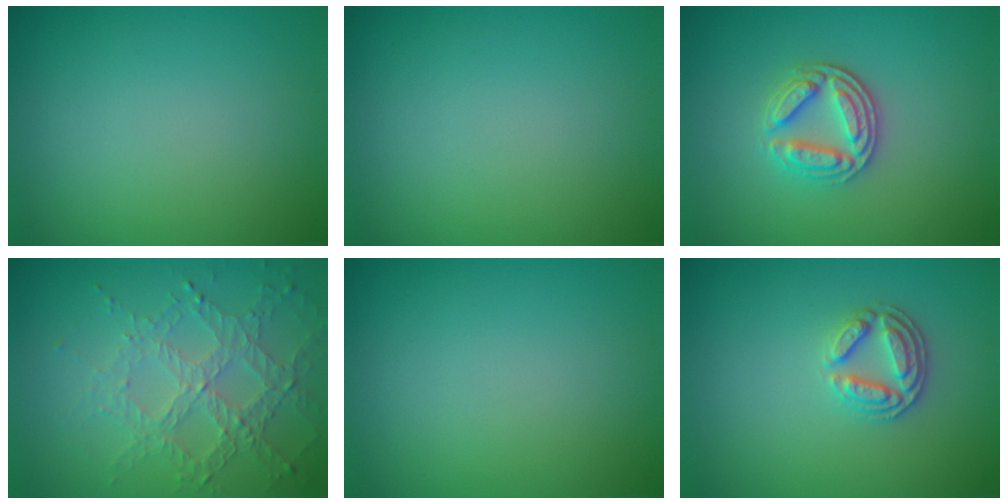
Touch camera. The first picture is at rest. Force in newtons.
{"total": 0.0}
{"total": 3.6, "press": 3.1, "slide": 1.8}
{"total": 3.9, "press": 3.0, "slide": 2.5}
{"total": 0.0}
{"total": 2.7, "press": 2.6, "slide": 0.9}